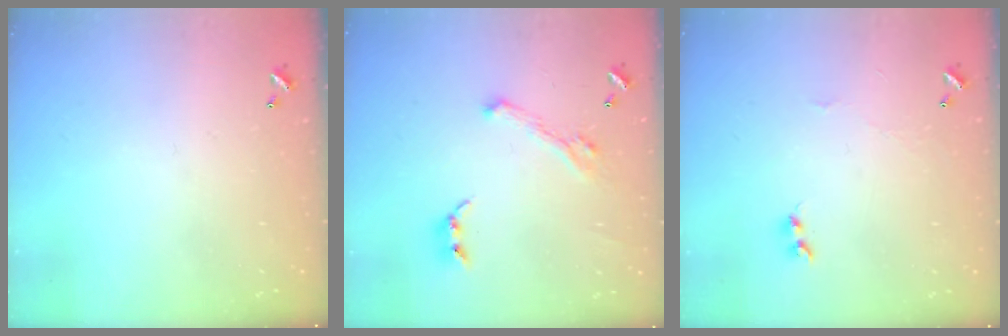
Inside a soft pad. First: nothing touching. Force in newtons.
{"total": 4.2, "press": 4.1, "slide": 1.0}
{"total": 3.2, "press": 3.2, "slide": 0.6}